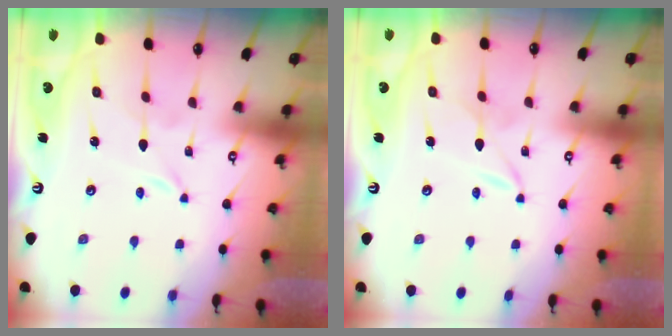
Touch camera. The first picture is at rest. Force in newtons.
{"total": 2.1, "press": 2.1, "slide": 0.4}